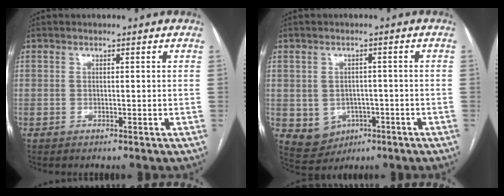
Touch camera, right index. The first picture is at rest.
{"total": 5.9, "force": [-1.9, 5.3, 1.9], "torque": [-0.033, 0.012, -0.012]}